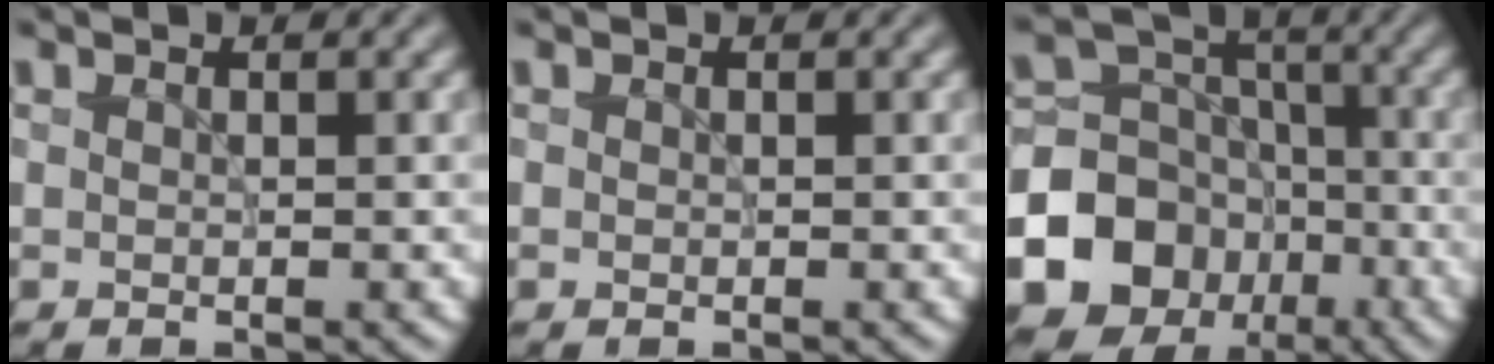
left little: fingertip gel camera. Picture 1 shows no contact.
{"total": 0.0}
{"total": 10.5, "force": [-4.1, 8.8, 4.0], "torque": [-0.103, -0.008, -0.080]}